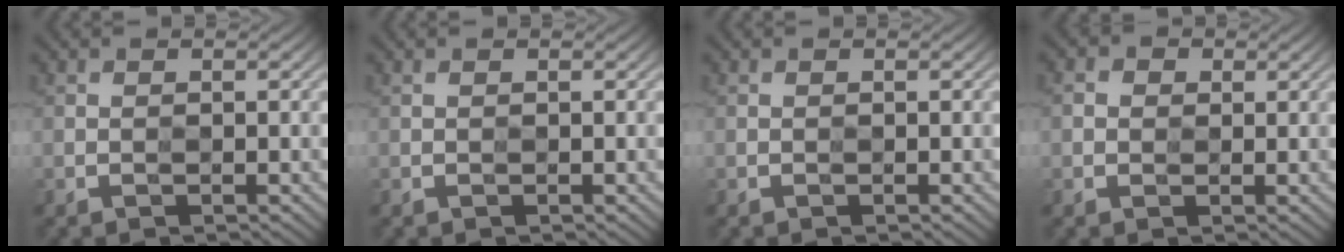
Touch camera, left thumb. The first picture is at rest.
{"total": 0.0}
{"total": 0.0}
{"total": 1.8, "force": [0.3, 1.6, 0.7], "torque": [-0.017, -0.002, 0.000]}